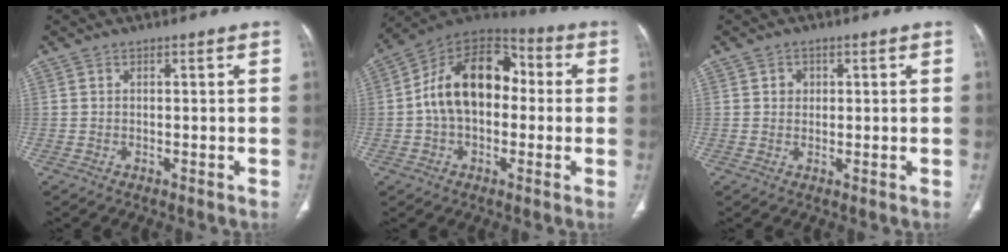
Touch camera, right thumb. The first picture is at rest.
{"total": 17.3, "force": [0.5, 11.4, 13.0], "torque": [-0.193, 0.044, -0.003]}
{"total": 1.8, "force": [0.5, 1.6, 0.7], "torque": [-0.001, 0.000, 0.007]}